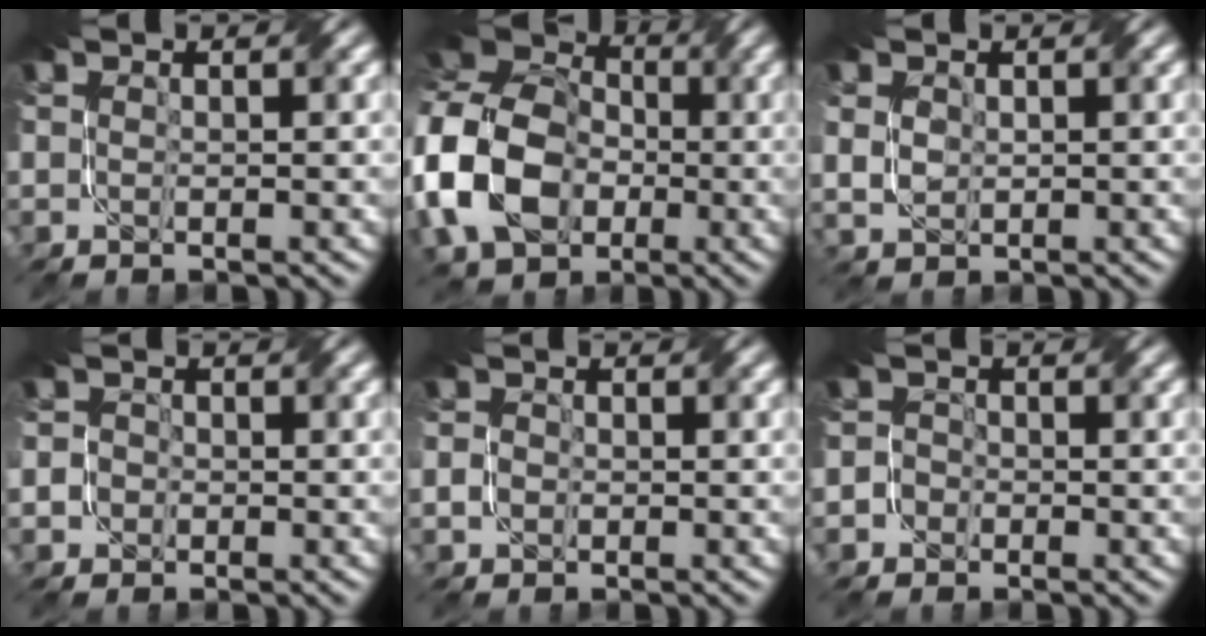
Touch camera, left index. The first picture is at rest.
{"total": 12.6, "force": [-2.9, 9.2, 8.1], "torque": [-0.190, 0.001, -0.072]}
{"total": 1.9, "force": [0.4, 1.4, 1.2], "torque": [-0.045, 0.005, 0.022]}
{"total": 2.4, "force": [-0.4, 2.2, 0.9], "torque": [0.001, 0.016, -0.027]}
{"total": 1.2, "force": [-0.8, 0.7, 0.5], "torque": [-0.007, 0.000, -0.019]}
{"total": 2.1, "force": [-1.0, 1.7, 0.4], "torque": [0.013, 0.013, -0.040]}